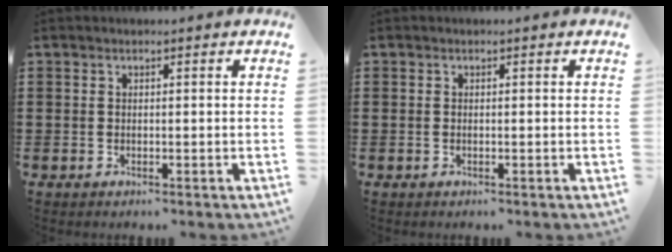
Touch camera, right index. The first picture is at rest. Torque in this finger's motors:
{"motor_torque": [-0.07, 0.01, -0.01, 0.00]}